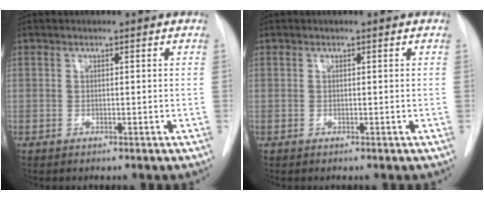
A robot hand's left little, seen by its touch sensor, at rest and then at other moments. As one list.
[{"total": 0.0}]